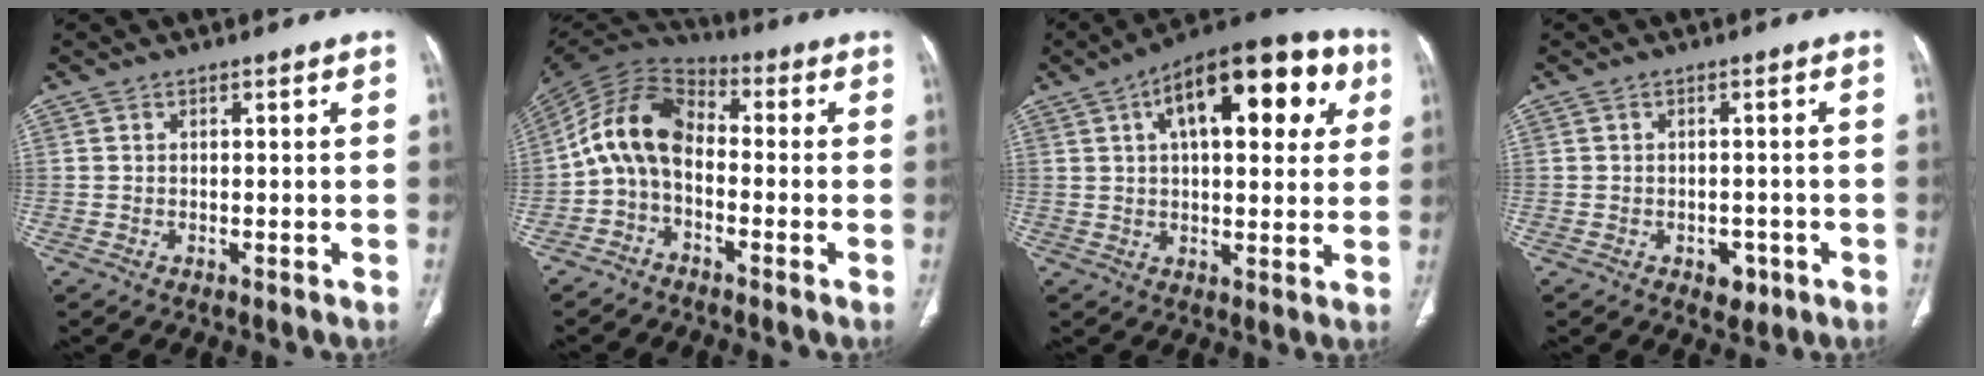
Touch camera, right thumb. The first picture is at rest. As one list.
[{"total": 11.4, "force": [-1.8, 7.4, 8.4], "torque": [-0.148, 0.051, -0.052]}, {"total": 21.5, "force": [7.6, 9.8, 17.5], "torque": [-0.216, 0.022, 0.105]}, {"total": 3.2, "force": [-1.5, 2.3, 1.7], "torque": [-0.006, 0.005, -0.014]}]